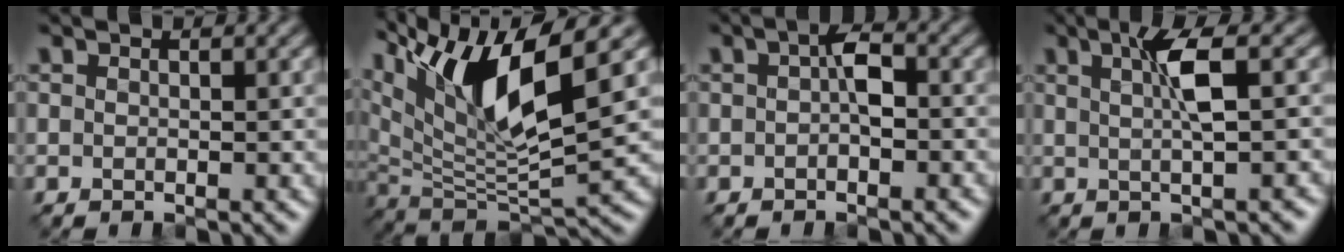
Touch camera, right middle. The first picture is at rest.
{"total": 11.6, "force": [5.4, 3.2, 9.7], "torque": [-0.184, 0.000, 0.105]}
{"total": 2.2, "force": [-0.2, 0.9, 2.0], "torque": [-0.035, 0.007, -0.007]}
{"total": 3.8, "force": [0.8, 0.7, 3.6], "torque": [-0.060, 0.007, 0.013]}